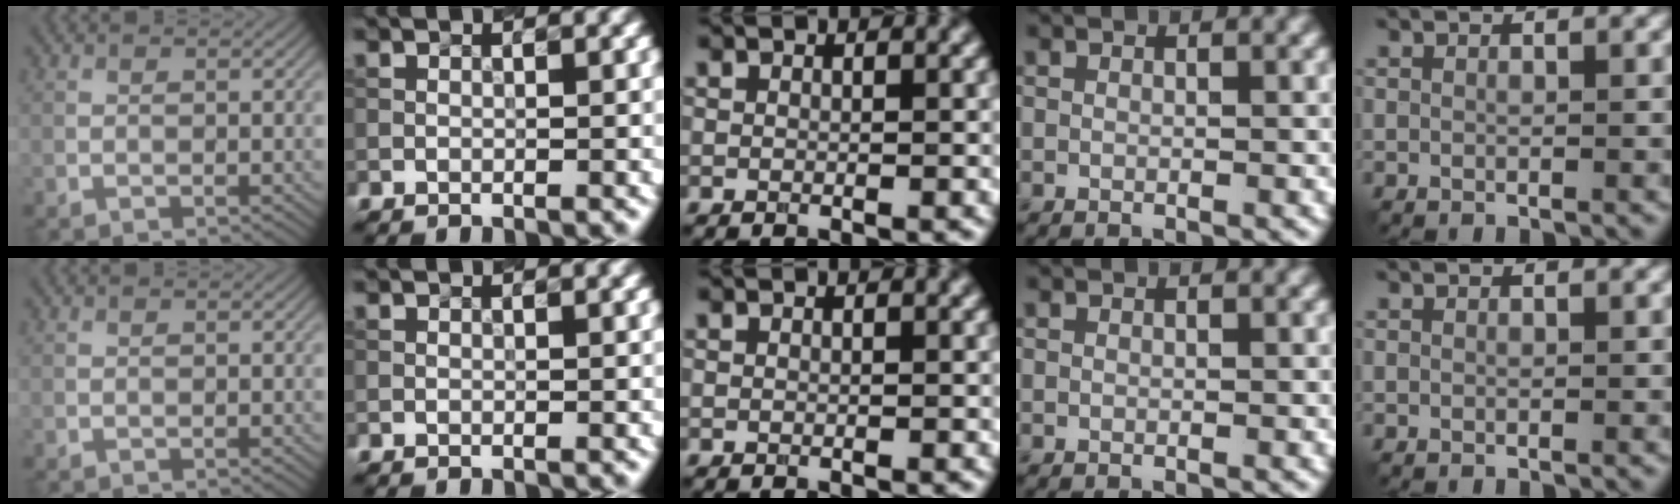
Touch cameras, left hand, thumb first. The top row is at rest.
{}